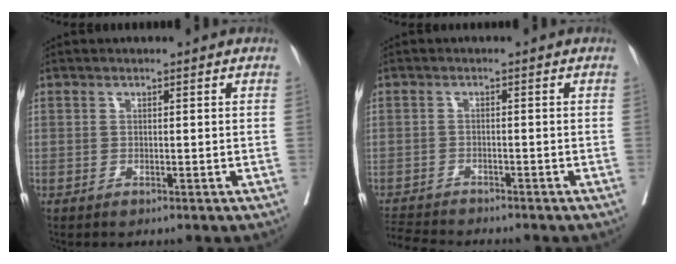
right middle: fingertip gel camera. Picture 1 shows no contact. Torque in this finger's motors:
{"motor_torque": [0.32, -0.38, 0.01, 0.00]}